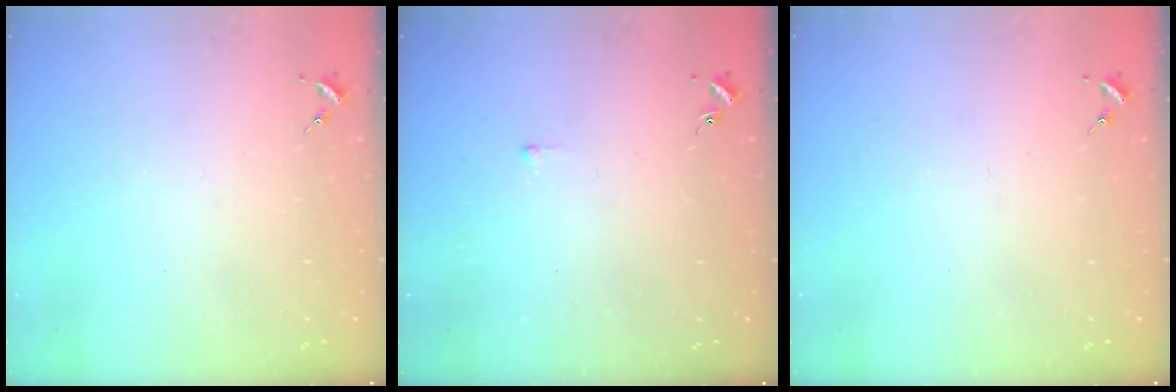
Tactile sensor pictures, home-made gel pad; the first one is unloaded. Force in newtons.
{"total": 1.8, "press": 1.8, "slide": 0.3}
{"total": 0.0}